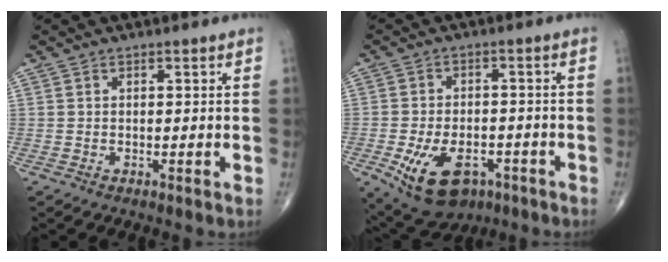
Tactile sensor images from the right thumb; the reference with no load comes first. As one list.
[{"total": 12.5, "force": [-5.5, 7.5, 8.4], "torque": [-0.136, 0.015, -0.076]}]